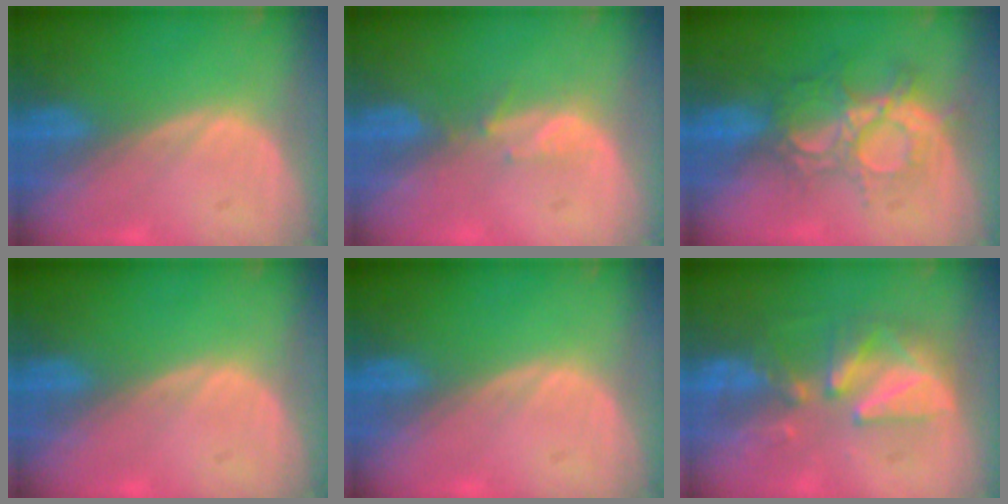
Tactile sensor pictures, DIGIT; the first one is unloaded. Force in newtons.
{"total": 1.9, "press": 1.8, "slide": 0.7}
{"total": 9.0, "press": 8.0, "slide": 4.0}
{"total": 0.0}
{"total": 0.0}
{"total": 7.6, "press": 7.5, "slide": 1.4}